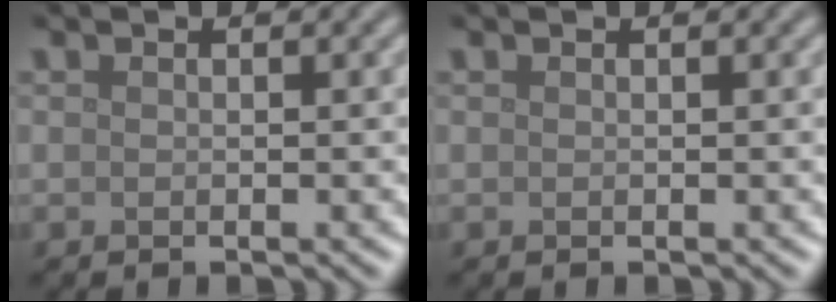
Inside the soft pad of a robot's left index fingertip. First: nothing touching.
{"total": 0.0}